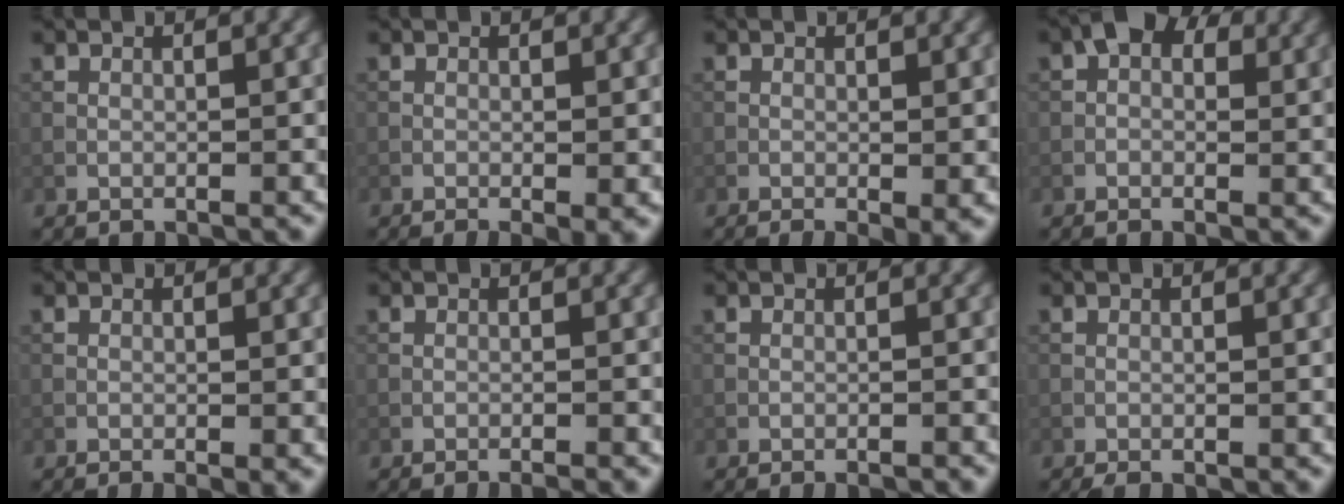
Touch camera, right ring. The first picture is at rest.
{"total": 2.1, "force": [-0.7, 0.5, 1.9], "torque": [-0.030, -0.005, -0.012]}
{"total": 2.4, "force": [-0.8, 0.6, 2.2], "torque": [-0.035, -0.006, -0.011]}
{"total": 3.4, "force": [1.2, 2.2, 2.3], "torque": [-0.024, 0.008, 0.004]}
{"total": 1.0, "force": [-0.4, 0.2, 0.9], "torque": [-0.011, -0.003, -0.007]}
{"total": 1.5, "force": [-1.1, 0.2, 1.0], "torque": [-0.011, 0.007, -0.024]}
{"total": 1.4, "force": [-1.2, 0.2, 0.7], "torque": [-0.007, 0.008, -0.026]}
{"total": 0.7, "force": [-0.6, 0.1, 0.3], "torque": [-0.005, -0.002, -0.012]}